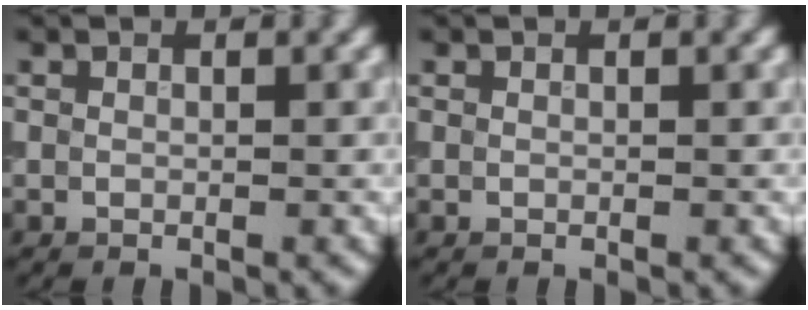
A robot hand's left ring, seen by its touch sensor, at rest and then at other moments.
{"total": 0.0}